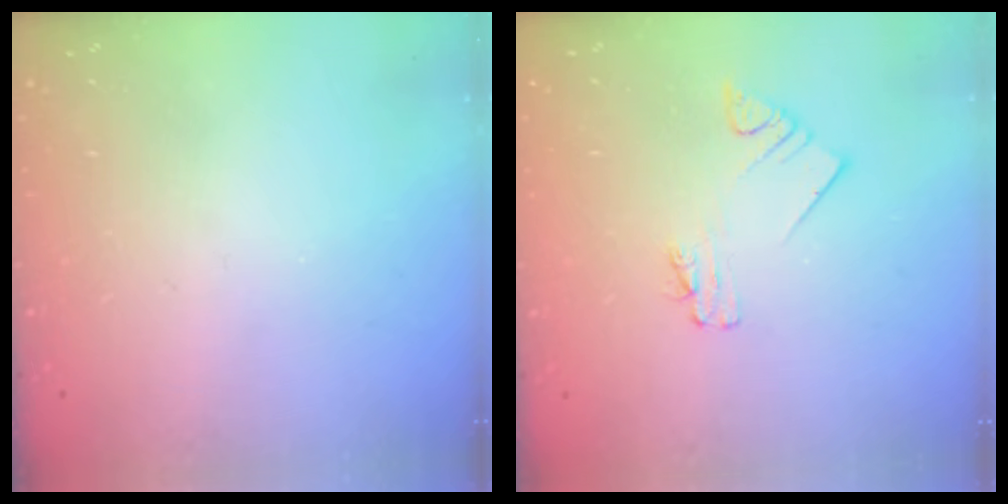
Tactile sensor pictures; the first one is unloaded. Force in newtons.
{"total": 2.0, "press": 2.0, "slide": 0.3}